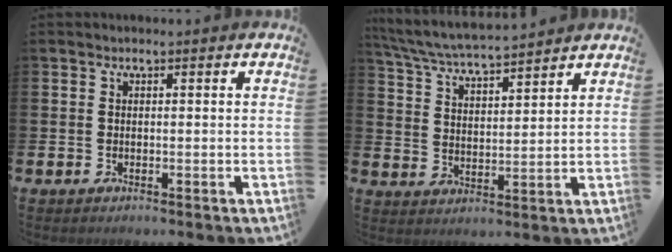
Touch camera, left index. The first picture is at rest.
{"total": 5.8, "force": [5.7, 0.2, 1.2], "torque": [-0.044, -0.038, 0.098]}